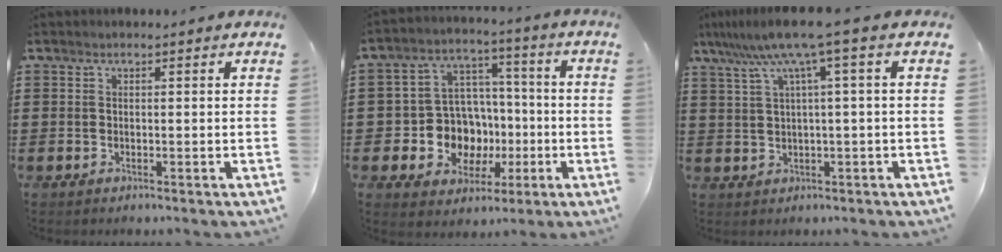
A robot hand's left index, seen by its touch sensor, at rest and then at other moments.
{"total": 10.2, "force": [-2.0, 9.3, 3.7], "torque": [-0.097, 0.009, -0.030]}
{"total": 7.9, "force": [3.3, -0.5, 7.2], "torque": [-0.152, -0.014, 0.051]}